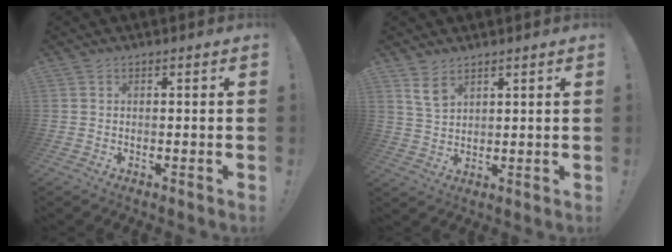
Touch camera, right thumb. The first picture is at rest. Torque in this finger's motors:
{"motor_torque": [0.38, 0.43, 0.11, -0.08, 0.00]}